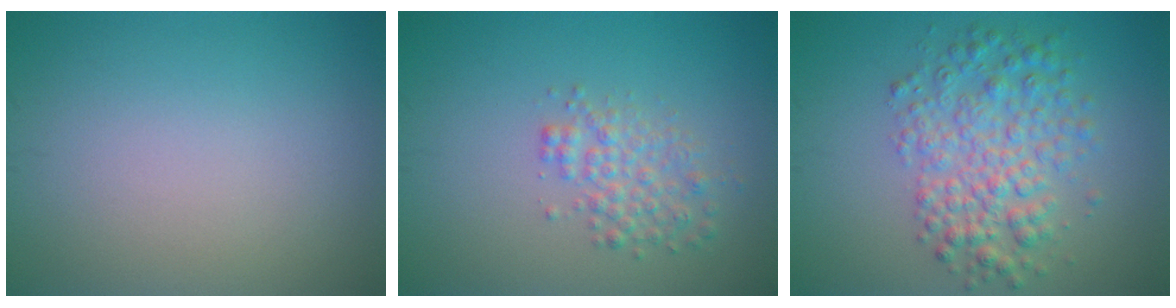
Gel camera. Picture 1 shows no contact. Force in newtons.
{"total": 2.6, "press": 2.6, "slide": 0.1}
{"total": 5.1, "press": 5.1, "slide": 0.0}